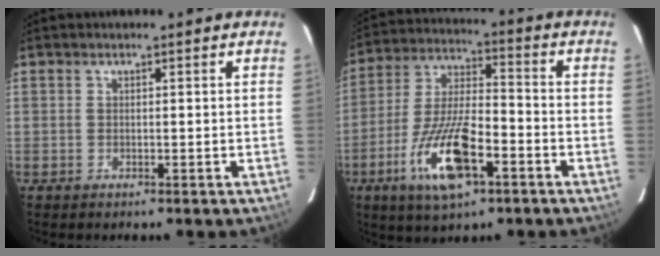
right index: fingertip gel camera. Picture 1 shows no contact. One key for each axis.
{"total": 14.0, "fx": -6.3, "fy": 3.8, "fz": 11.9, "tx": -0.240, "ty": -0.007, "tz": -0.113}